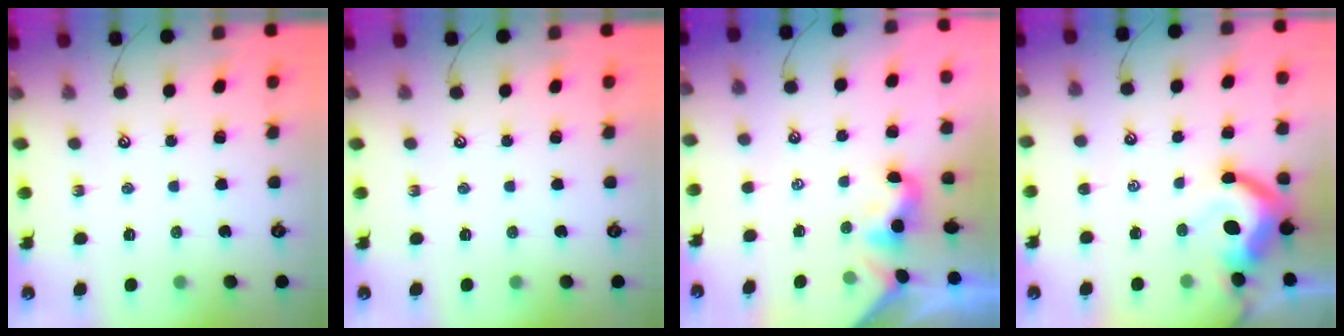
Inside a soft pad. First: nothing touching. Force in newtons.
{"total": 0.0}
{"total": 1.9, "press": 1.9, "slide": 0.5}
{"total": 8.9, "press": 8.7, "slide": 1.5}